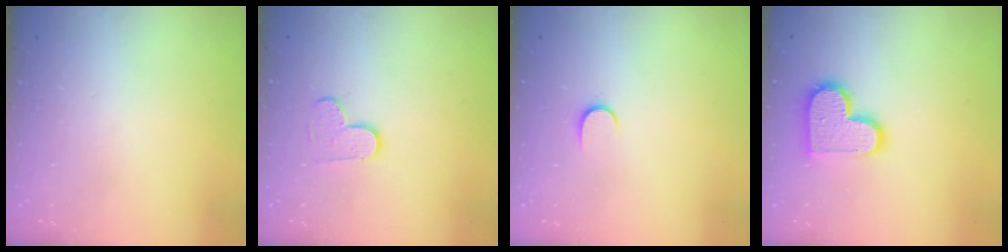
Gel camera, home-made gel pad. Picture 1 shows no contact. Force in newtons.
{"total": 4.2, "press": 4.2, "slide": 0.4}
{"total": 5.3, "press": 5.3, "slide": 0.5}
{"total": 14.2, "press": 14.2, "slide": 1.1}